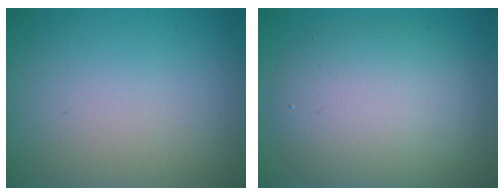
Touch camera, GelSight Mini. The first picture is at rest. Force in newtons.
{"total": 6.4, "press": 6.4, "slide": 0.1}